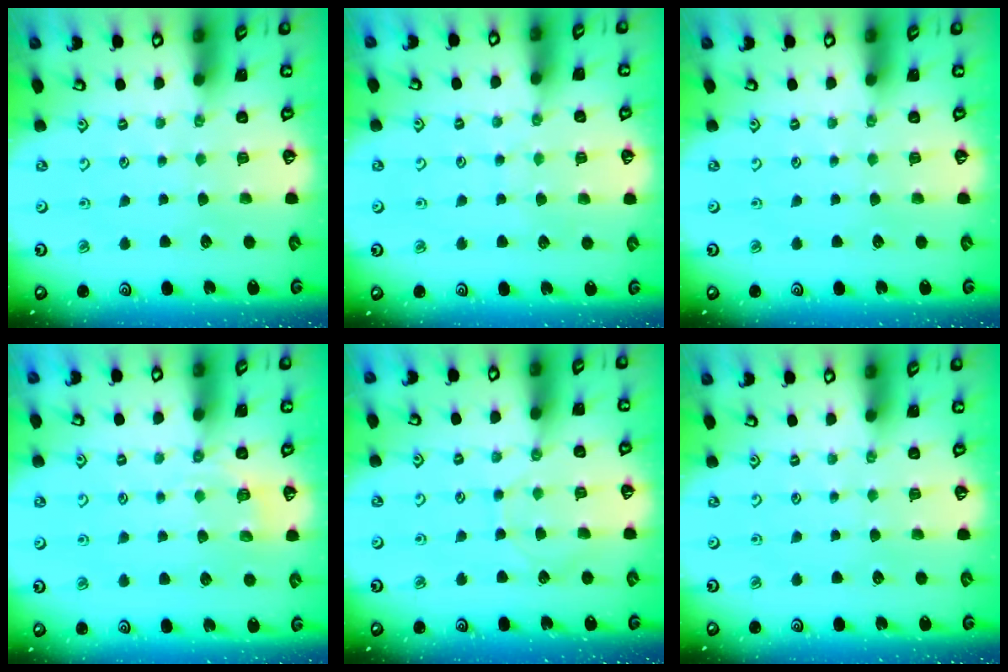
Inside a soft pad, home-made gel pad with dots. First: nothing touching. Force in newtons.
{"total": 3.8, "press": 3.8, "slide": 0.3}
{"total": 0.0}
{"total": 4.3, "press": 3.9, "slide": 1.8}
{"total": 5.5, "press": 5.5, "slide": 0.7}
{"total": 0.0}